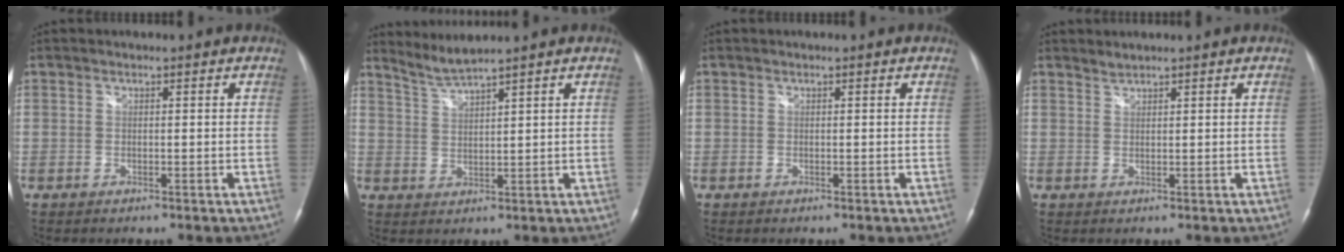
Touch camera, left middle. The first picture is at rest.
{"total": 3.5, "force": [3.2, -1.4, 0.6], "torque": [-0.023, -0.007, 0.073]}
{"total": 0.0}
{"total": 1.1, "force": [1.0, -0.1, -0.1], "torque": [-0.002, 0.001, 0.023]}